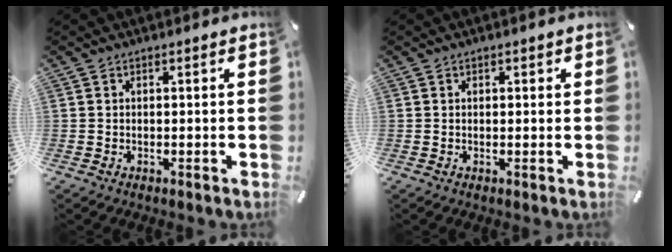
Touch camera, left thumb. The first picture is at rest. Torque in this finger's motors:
{"motor_torque": [-0.05, -0.28, -0.11, -0.01, 0.01]}